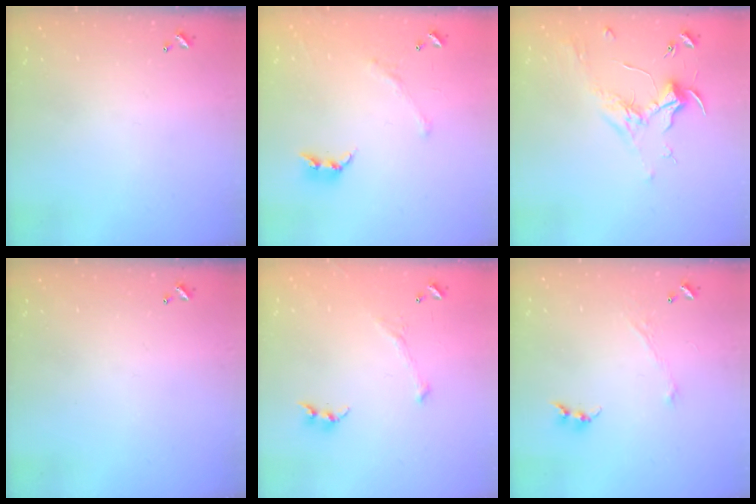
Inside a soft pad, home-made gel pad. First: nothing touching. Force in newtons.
{"total": 2.3, "press": 2.0, "slide": 1.0}
{"total": 2.0, "press": 1.8, "slide": 0.7}
{"total": 0.0}
{"total": 3.8, "press": 3.7, "slide": 0.9}
{"total": 1.1, "press": 1.0, "slide": 0.6}